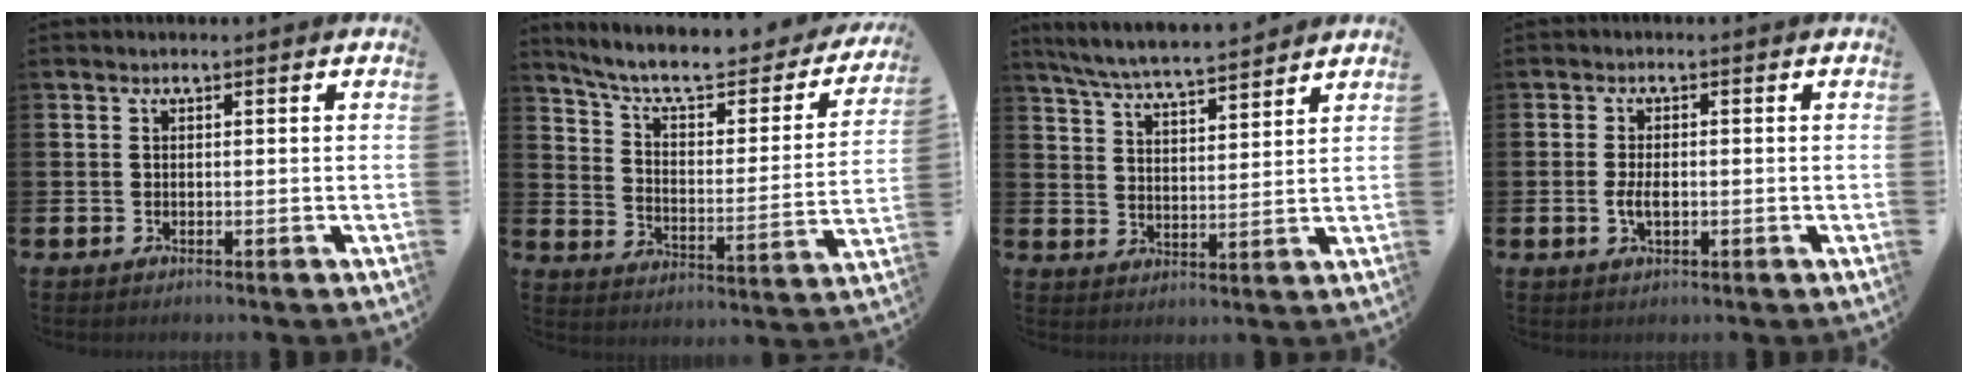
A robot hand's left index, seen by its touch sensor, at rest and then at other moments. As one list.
[{"total": 8.0, "force": [6.9, 2.2, 3.5], "torque": [-0.096, -0.046, 0.112]}, {"total": 6.5, "force": [6.2, 0.3, 1.8], "torque": [-0.061, -0.033, 0.111]}, {"total": 2.7, "force": [-0.4, 1.3, 2.3], "torque": [-0.038, 0.001, -0.009]}]